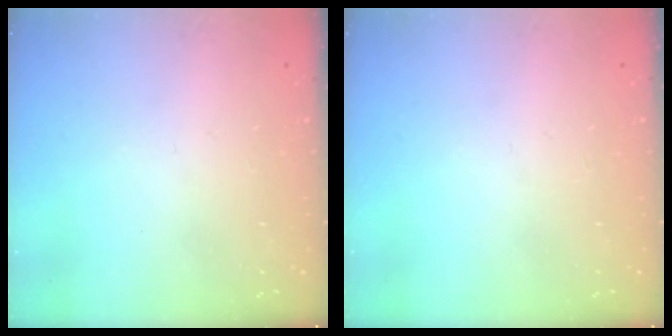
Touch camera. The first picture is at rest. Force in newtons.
{"total": 0.0}